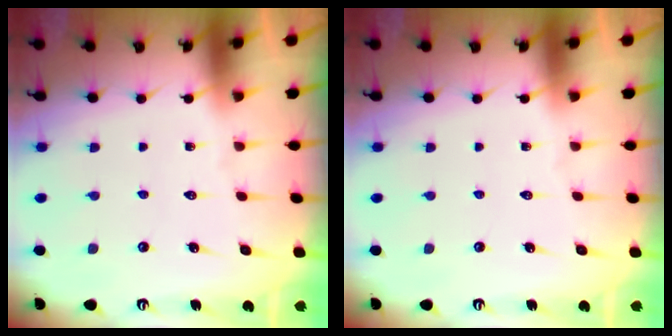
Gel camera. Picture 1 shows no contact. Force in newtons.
{"total": 0.0}